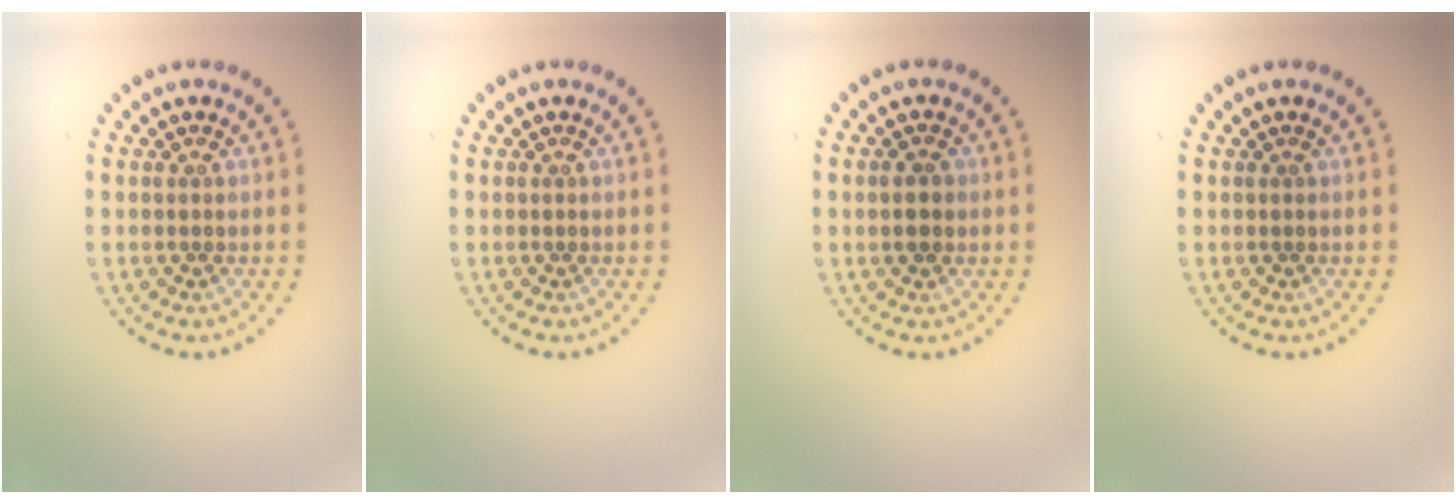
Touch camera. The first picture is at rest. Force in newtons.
{"total": 0.0}
{"total": 2.3, "press": 2.3, "slide": 0.0}
{"total": 0.0}